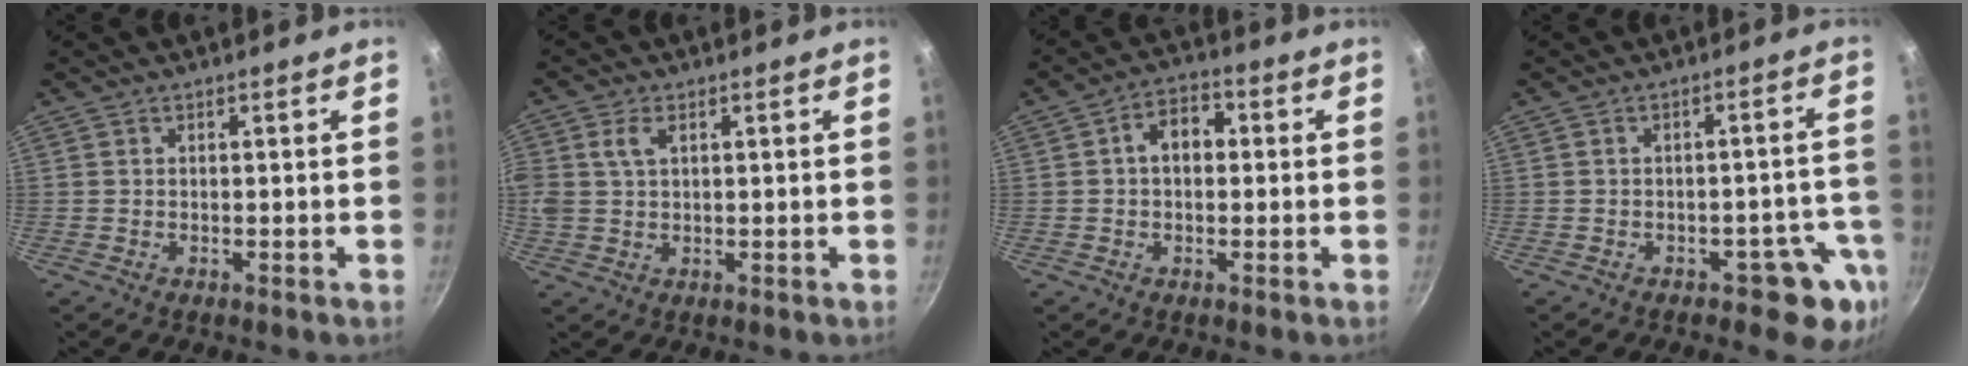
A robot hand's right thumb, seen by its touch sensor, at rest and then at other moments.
{"total": 5.3, "force": [1.7, 3.4, 3.6], "torque": [-0.071, 0.006, 0.032]}
{"total": 6.2, "force": [0.6, 4.4, 4.3], "torque": [-0.039, 0.017, -0.001]}
{"total": 7.0, "force": [-3.0, 4.0, 4.9], "torque": [-0.009, 0.027, -0.028]}